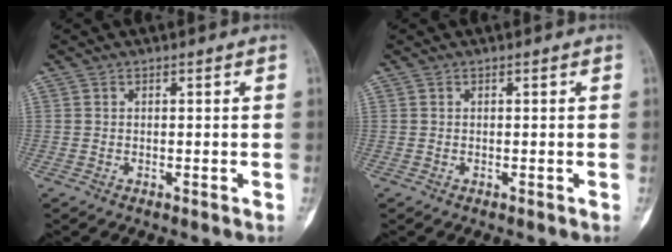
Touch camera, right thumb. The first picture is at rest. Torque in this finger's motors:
{"motor_torque": [0.19, 0.19, 0.22, -0.22, 0.04]}